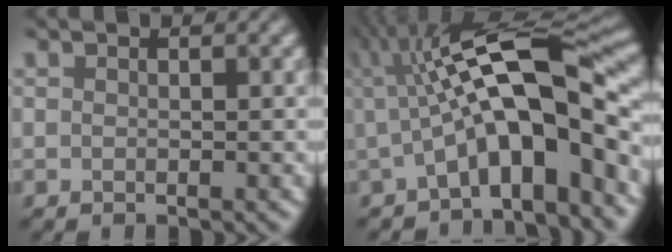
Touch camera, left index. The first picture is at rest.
{"total": 11.5, "force": [-0.3, 3.3, 11.0], "torque": [-0.163, 0.017, -0.015]}